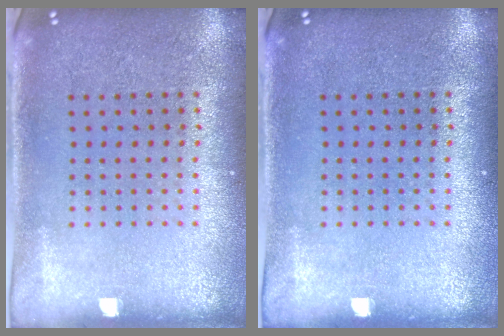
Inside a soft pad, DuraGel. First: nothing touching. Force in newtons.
{"total": 0.0}